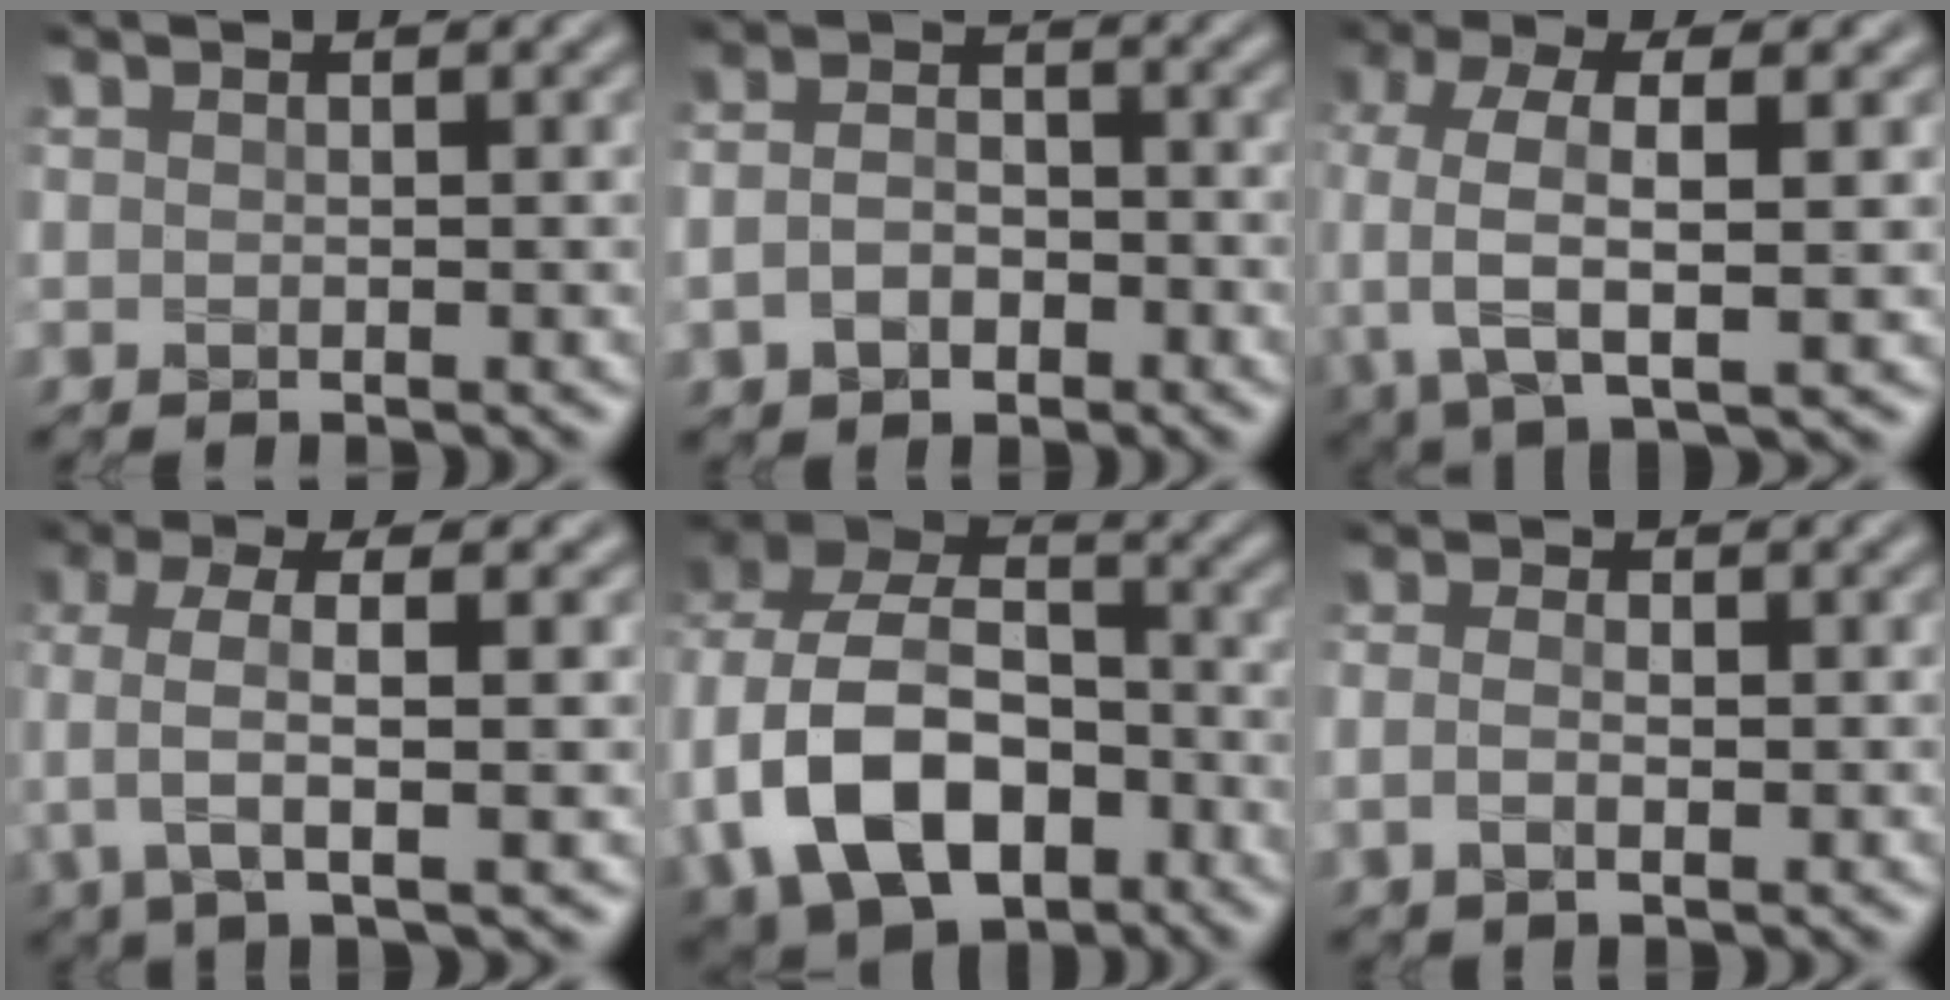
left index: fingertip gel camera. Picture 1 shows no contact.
{"total": 3.3, "force": [-1.1, 2.2, 2.2], "torque": [-0.048, -0.001, -0.027]}
{"total": 7.6, "force": [-0.9, 3.0, 6.9], "torque": [-0.146, 0.006, -0.026]}
{"total": 5.4, "force": [0.3, 1.6, 5.1], "torque": [-0.099, 0.005, 0.003]}
{"total": 14.4, "force": [-3.9, 10.2, 9.4], "torque": [-0.204, -0.022, -0.070]}
{"total": 2.3, "force": [-0.3, 1.3, 1.9], "torque": [-0.036, -0.002, -0.011]}